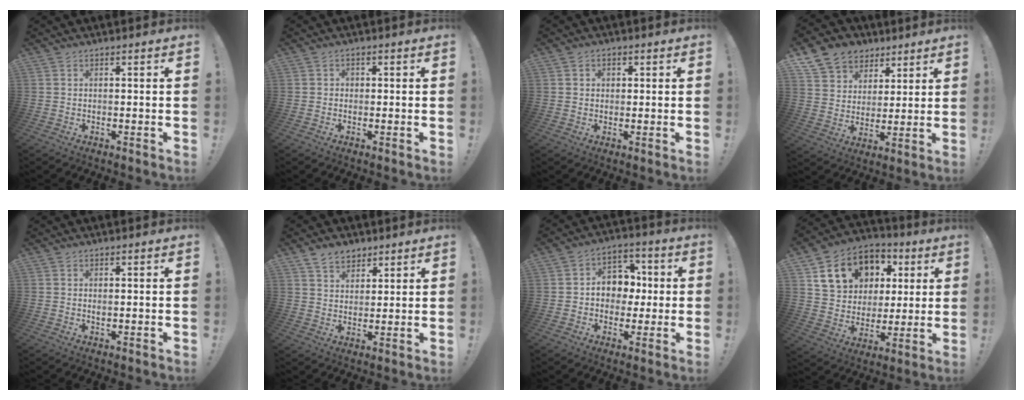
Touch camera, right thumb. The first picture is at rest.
{"total": 1.1, "force": [-0.3, 1.0, 0.5], "torque": [-0.014, 0.008, -0.005]}
{"total": 1.8, "force": [0.5, 1.6, 0.7], "torque": [-0.007, 0.000, 0.007]}
{"total": 11.0, "force": [6.6, 8.5, 2.5], "torque": [-0.041, -0.045, 0.134]}
{"total": 0.6, "force": [0.3, 0.2, 0.5], "torque": [-0.002, -0.003, 0.004]}
{"total": 6.9, "force": [4.8, 4.5, 1.8], "torque": [-0.029, -0.026, 0.093]}
{"total": 9.8, "force": [0.3, 8.6, 4.6], "torque": [-0.058, 0.010, 0.015]}
{"total": 17.3, "force": [7.7, 13.5, 7.6], "torque": [-0.113, -0.023, 0.166]}